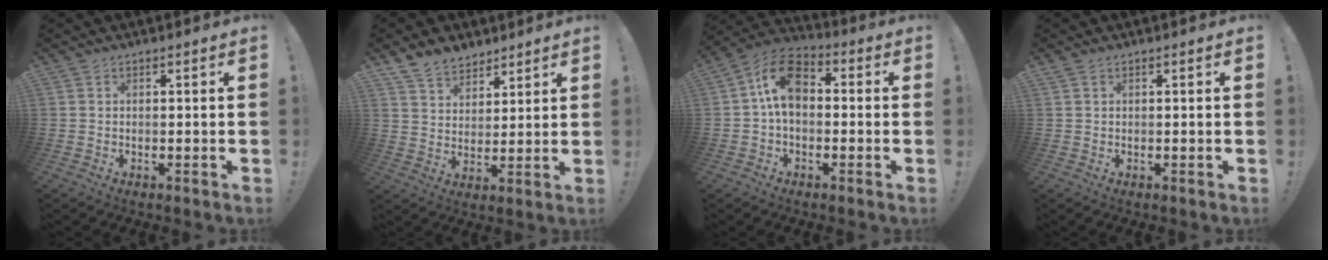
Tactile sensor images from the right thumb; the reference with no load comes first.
{"total": 9.0, "force": [7.0, 5.2, 1.9], "torque": [-0.044, -0.046, 0.141]}
{"total": 11.7, "force": [1.4, 8.1, 8.3], "torque": [-0.142, 0.019, 0.034]}
{"total": 0.7, "force": [0.4, 0.3, 0.4], "torque": [-0.010, 0.001, 0.009]}